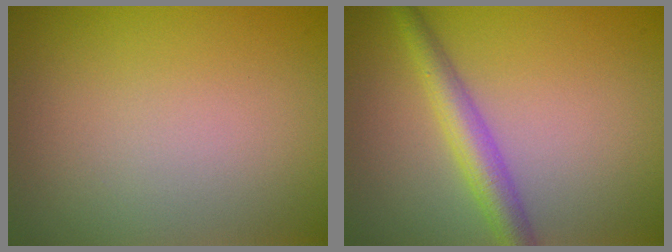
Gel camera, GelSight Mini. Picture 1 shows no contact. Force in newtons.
{"total": 3.5, "press": 3.5, "slide": 0.1}